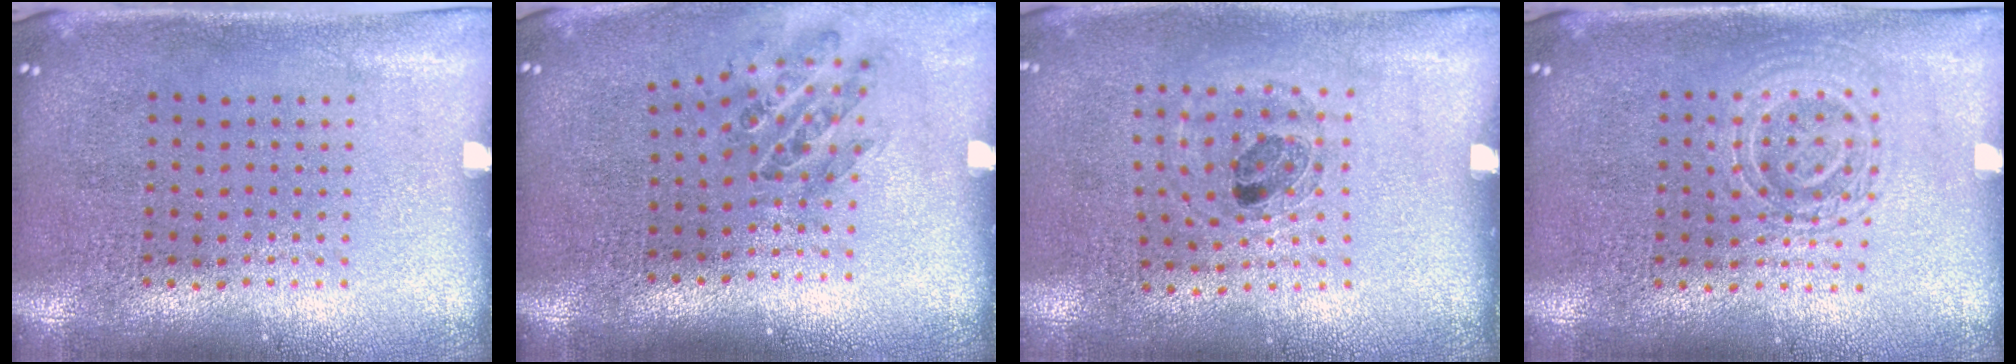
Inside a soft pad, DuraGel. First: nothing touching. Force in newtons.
{"total": 1.0, "press": 1.0, "slide": 0.3}
{"total": 1.0, "press": 0.9, "slide": 0.4}
{"total": 1.3, "press": 1.2, "slide": 0.4}